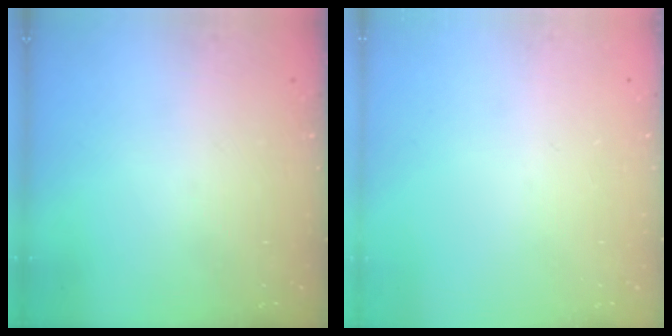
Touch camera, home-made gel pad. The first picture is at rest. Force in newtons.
{"total": 0.0}